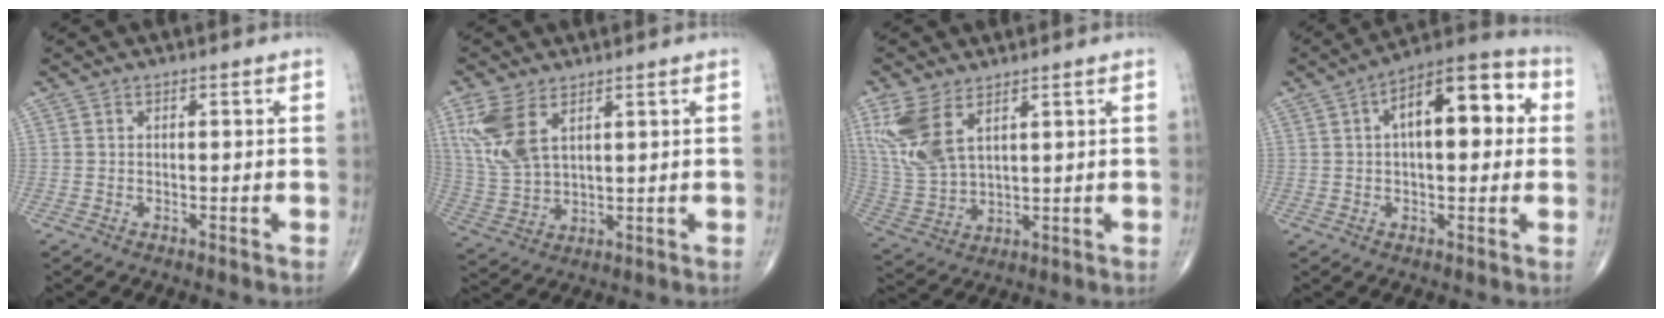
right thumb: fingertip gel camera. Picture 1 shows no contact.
{"total": 9.8, "force": [4.7, 4.8, 7.2], "torque": [-0.164, -0.009, 0.107]}
{"total": 10.8, "force": [5.5, 5.2, 7.7], "torque": [-0.177, -0.014, 0.127]}
{"total": 14.8, "force": [3.1, 6.9, 12.8], "torque": [-0.162, 0.033, 0.039]}